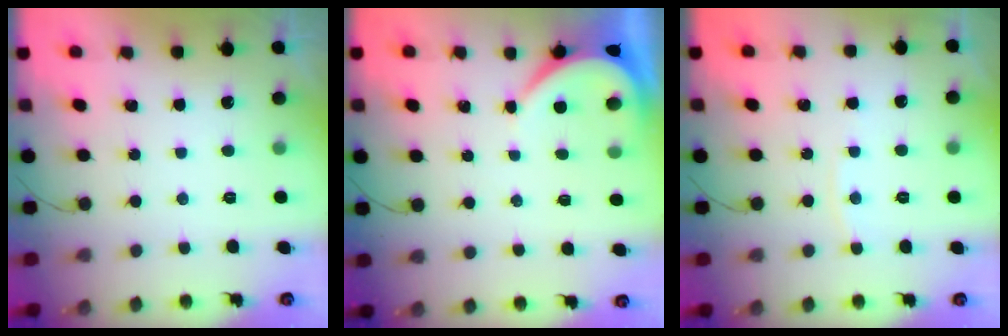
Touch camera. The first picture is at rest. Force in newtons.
{"total": 3.9, "press": 3.9, "slide": 0.6}
{"total": 2.7, "press": 2.7, "slide": 0.3}